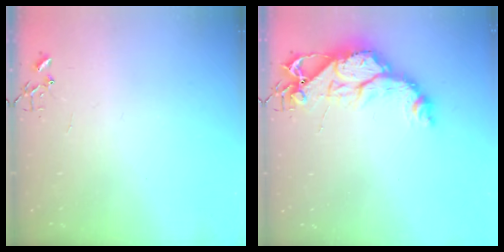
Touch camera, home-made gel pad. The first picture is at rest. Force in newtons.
{"total": 14.0, "press": 13.9, "slide": 1.3}